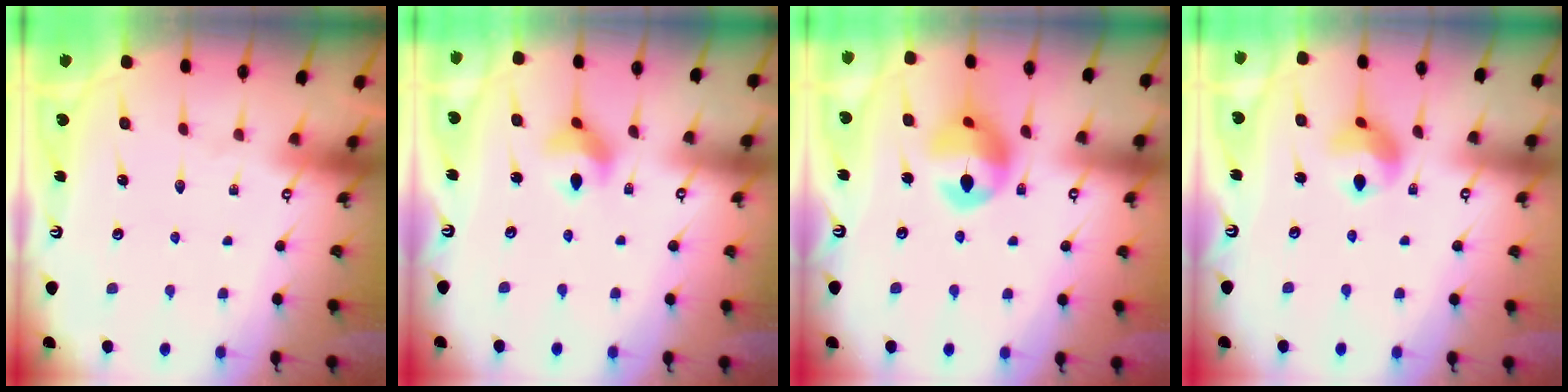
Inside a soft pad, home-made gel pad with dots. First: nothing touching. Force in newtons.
{"total": 8.5, "press": 8.2, "slide": 1.9}
{"total": 13.4, "press": 13.3, "slide": 1.5}
{"total": 9.2, "press": 9.1, "slide": 0.7}